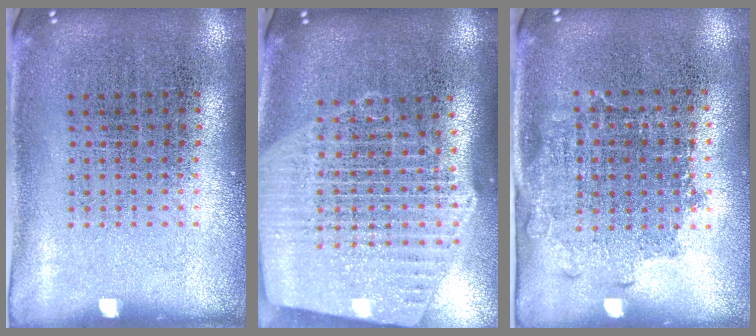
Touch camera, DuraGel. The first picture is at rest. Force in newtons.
{"total": 2.7, "press": 2.3, "slide": 1.4}
{"total": 1.3, "press": 1.1, "slide": 0.8}